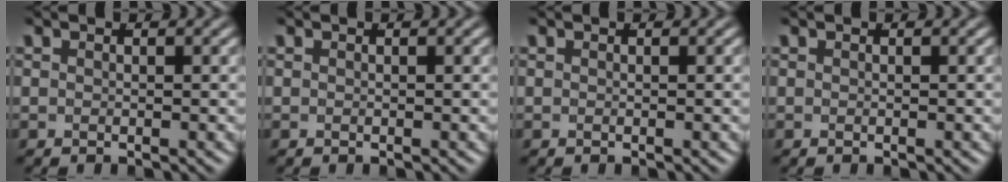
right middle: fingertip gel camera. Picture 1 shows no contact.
{"total": 0.0}
{"total": 0.0}
{"total": 0.0}